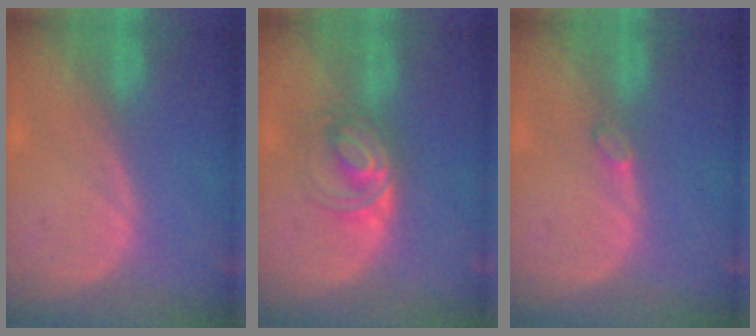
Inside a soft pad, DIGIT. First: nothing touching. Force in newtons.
{"total": 5.9, "press": 5.5, "slide": 2.1}
{"total": 1.2, "press": 1.1, "slide": 0.2}